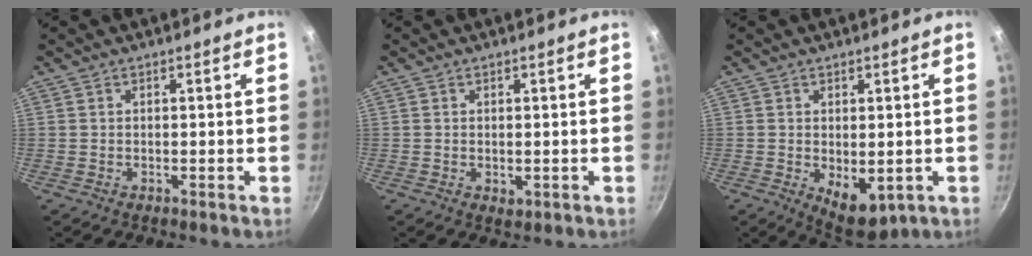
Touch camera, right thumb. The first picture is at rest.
{"total": 1.4, "force": [0.0, 0.8, 1.1], "torque": [-0.015, -0.004, 0.001]}
{"total": 7.1, "force": [-1.1, 4.0, 5.8], "torque": [-0.065, -0.012, 0.000]}